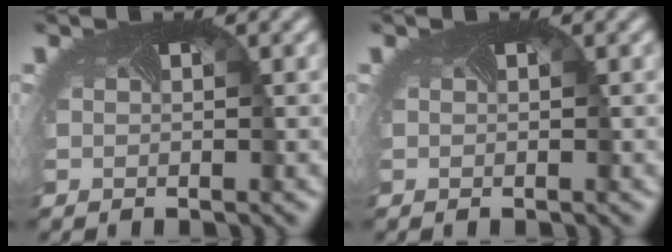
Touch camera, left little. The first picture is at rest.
{"total": 0.0}